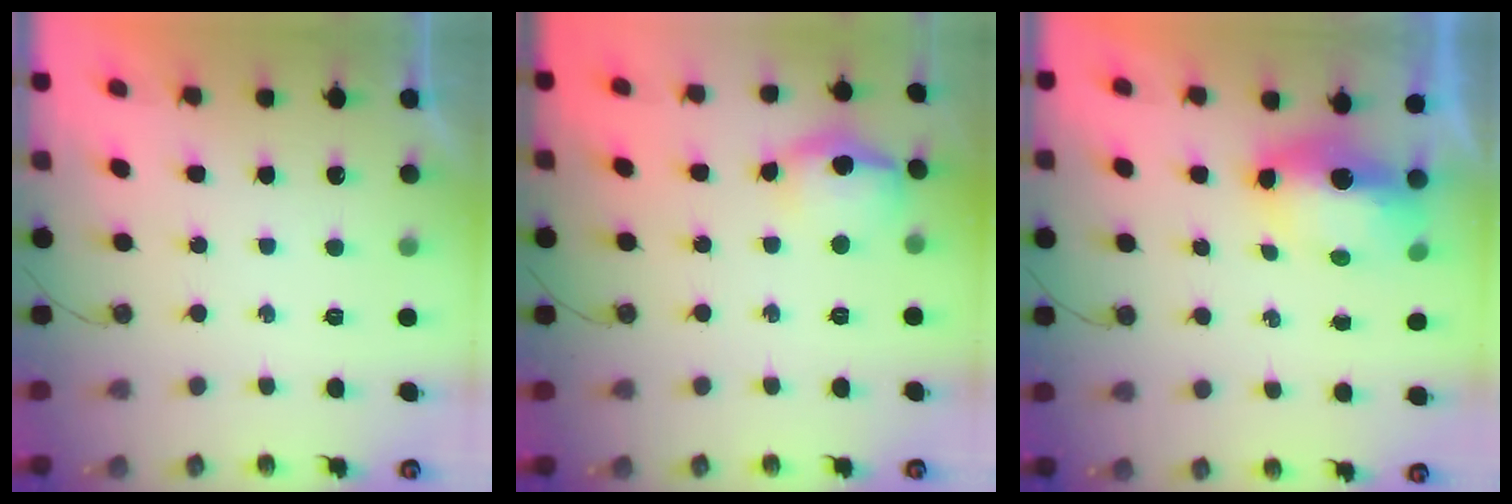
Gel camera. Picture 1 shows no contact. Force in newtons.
{"total": 17.9, "press": 13.2, "slide": 12.0}
{"total": 8.1, "press": 7.9, "slide": 1.4}